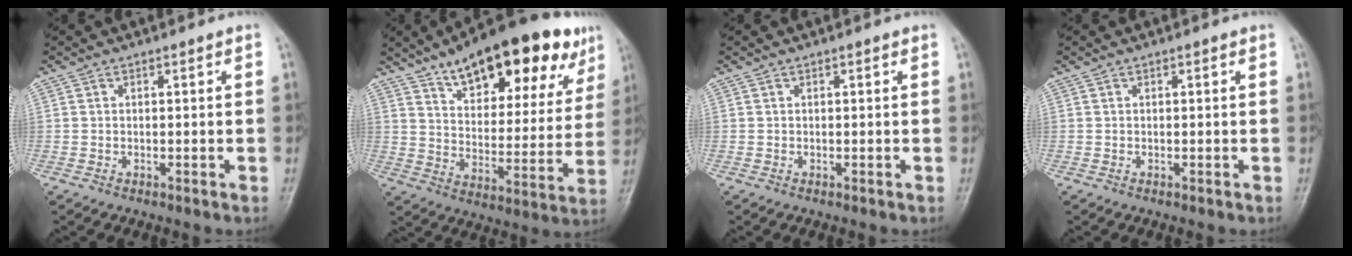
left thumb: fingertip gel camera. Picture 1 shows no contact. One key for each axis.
{"total": 25.2, "fx": 16.0, "fy": 10.4, "fz": 16.5, "tx": -0.197, "ty": -0.037, "tz": 0.234}
{"total": 0.0}
{"total": 0.0}